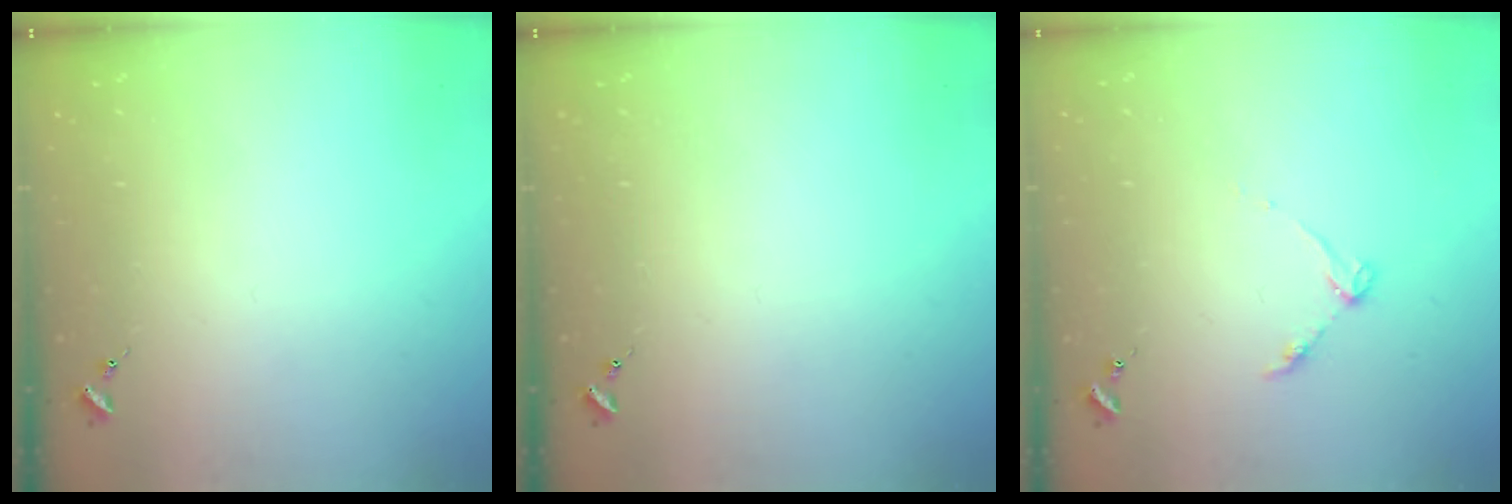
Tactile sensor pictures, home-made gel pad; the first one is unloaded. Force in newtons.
{"total": 0.0}
{"total": 4.0, "press": 4.0, "slide": 0.5}